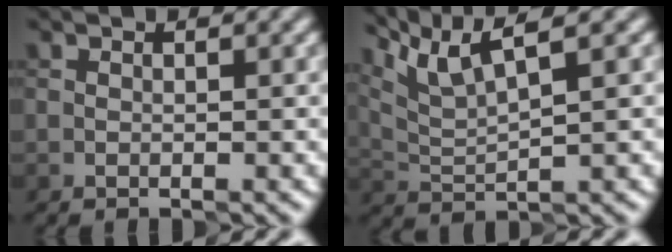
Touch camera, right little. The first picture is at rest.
{"total": 5.2, "force": [4.1, 0.5, 3.2], "torque": [-0.069, 0.013, 0.082]}